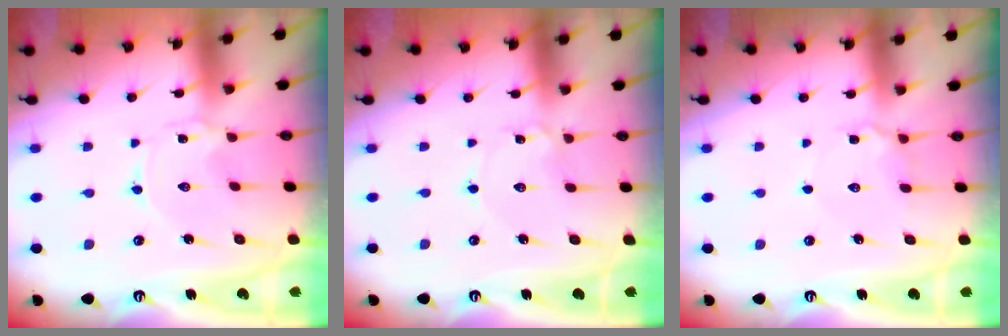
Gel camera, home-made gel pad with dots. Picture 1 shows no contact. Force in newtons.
{"total": 1.1, "press": 1.1, "slide": 0.1}
{"total": 6.6, "press": 6.5, "slide": 0.6}